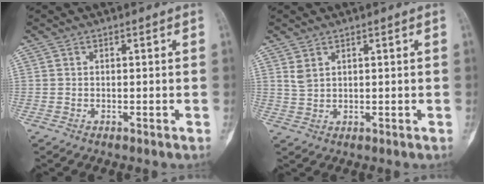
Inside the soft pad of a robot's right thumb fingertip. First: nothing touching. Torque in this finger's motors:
{"motor_torque": [0.09, 0.31, 0.01, 0.04, 0.15]}